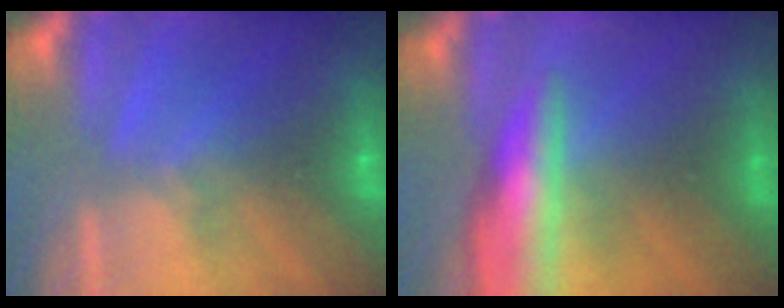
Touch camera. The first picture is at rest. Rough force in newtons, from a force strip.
{"total": 8.9}